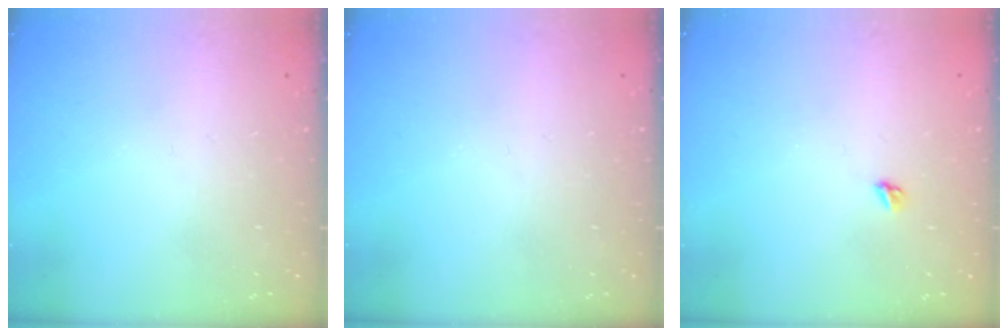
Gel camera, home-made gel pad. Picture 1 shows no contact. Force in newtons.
{"total": 0.0}
{"total": 3.9, "press": 3.8, "slide": 0.5}